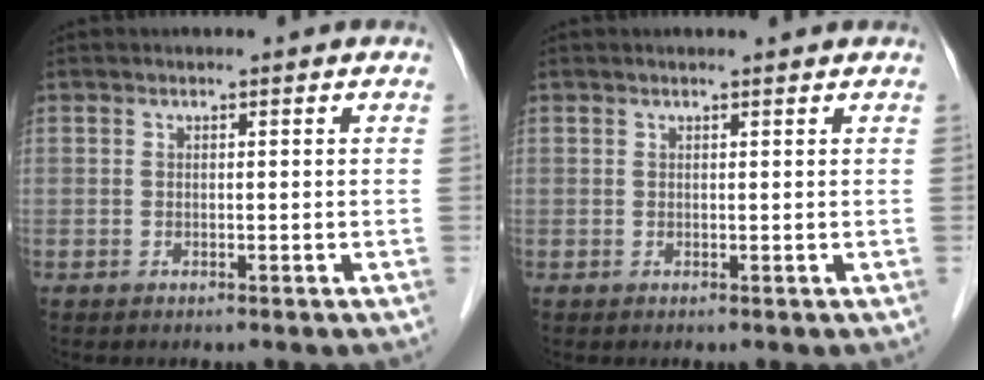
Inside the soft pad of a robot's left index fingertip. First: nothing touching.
{"total": 1.3, "force": [1.3, -0.1, 0.4], "torque": [-0.009, 0.005, 0.018]}